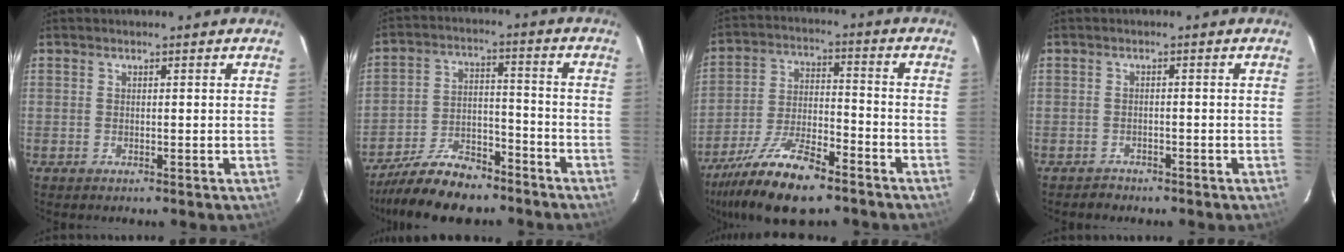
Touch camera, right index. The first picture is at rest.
{"total": 13.9, "force": [-11.3, 5.5, 5.9], "torque": [-0.134, 0.008, -0.186]}
{"total": 16.1, "force": [-12.0, 4.9, 9.6], "torque": [-0.203, -0.020, -0.220]}
{"total": 2.0, "force": [-1.7, 1.0, -0.1], "torque": [-0.001, 0.006, -0.028]}